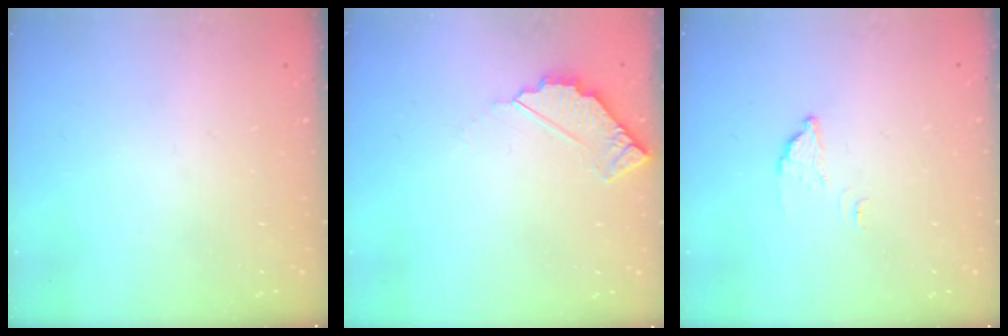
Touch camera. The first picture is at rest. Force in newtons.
{"total": 3.7, "press": 3.7, "slide": 0.3}
{"total": 2.5, "press": 2.5, "slide": 0.1}